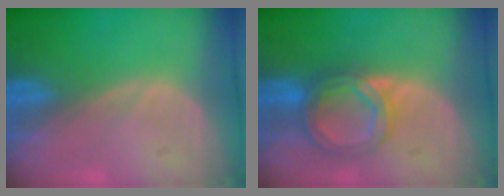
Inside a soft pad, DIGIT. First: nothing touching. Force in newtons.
{"total": 6.4, "press": 5.6, "slide": 3.1}